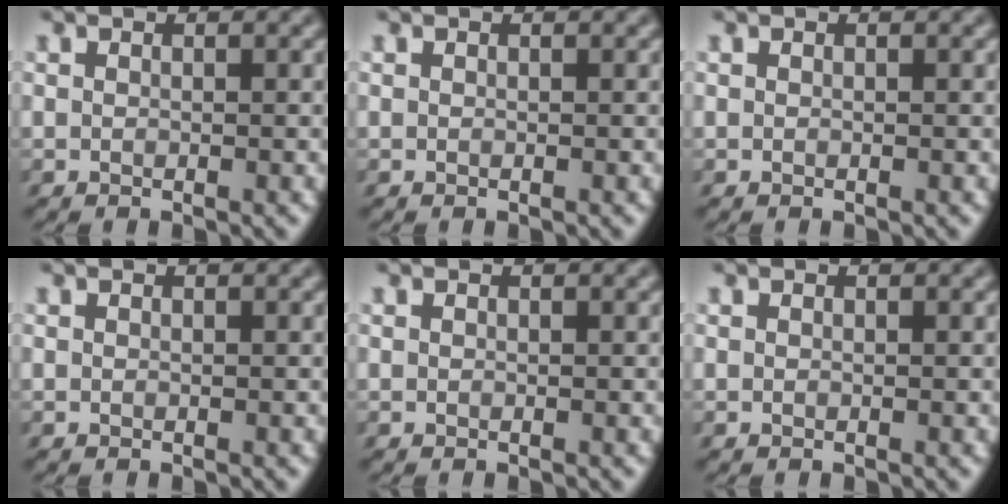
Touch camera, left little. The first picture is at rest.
{"total": 0.0}
{"total": 0.0}
{"total": 0.0}
{"total": 0.0}
{"total": 0.0}